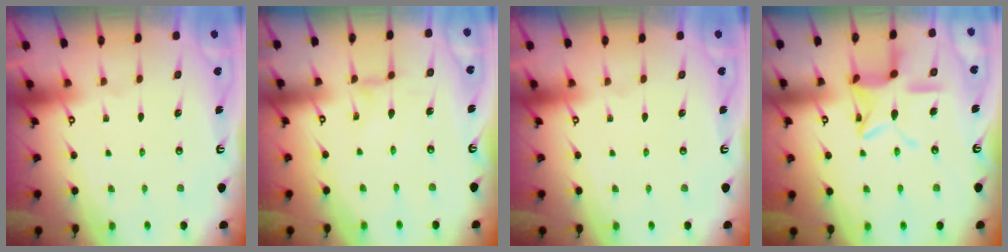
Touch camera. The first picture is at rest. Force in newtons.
{"total": 0.0}
{"total": 0.0}
{"total": 11.3, "press": 11.2, "slide": 0.7}